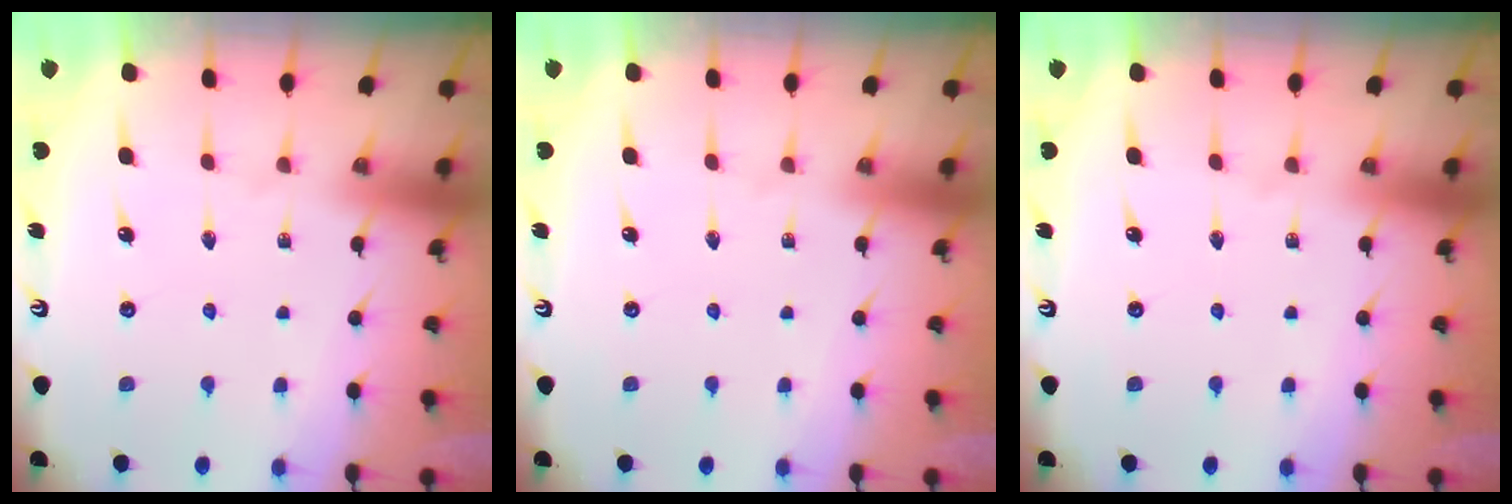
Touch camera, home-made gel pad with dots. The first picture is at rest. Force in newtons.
{"total": 0.0}
{"total": 0.0}